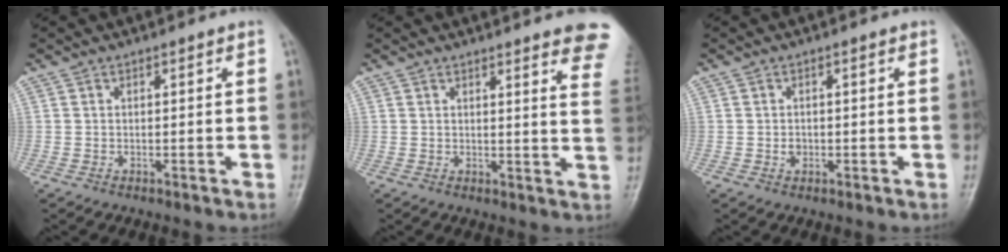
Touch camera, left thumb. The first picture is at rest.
{"total": 12.0, "force": [9.6, 1.7, 6.9], "torque": [-0.049, -0.052, 0.088]}
{"total": 1.4, "force": [-0.2, 1.2, 0.7], "torque": [-0.006, 0.002, -0.003]}